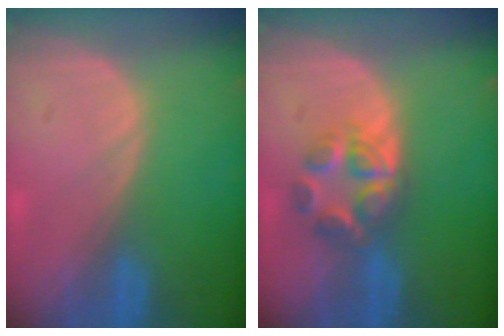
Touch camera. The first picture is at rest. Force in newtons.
{"total": 5.9, "press": 5.4, "slide": 2.2}